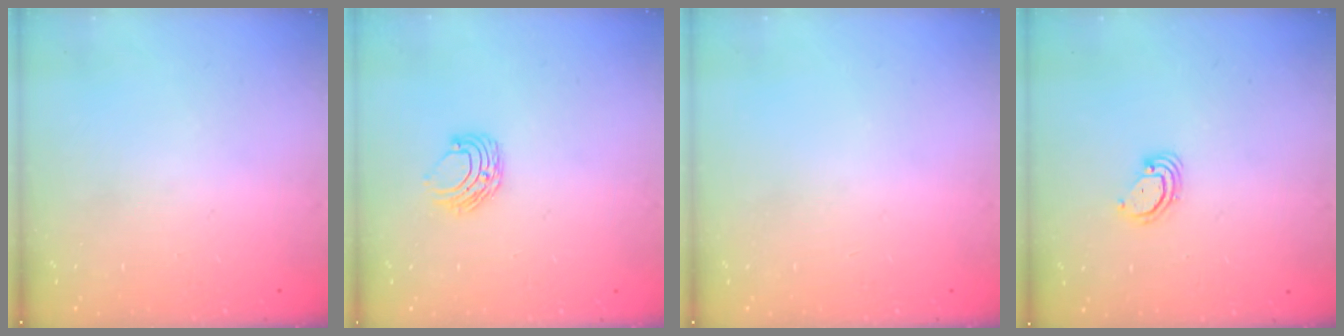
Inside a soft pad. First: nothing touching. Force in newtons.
{"total": 6.3, "press": 6.2, "slide": 0.6}
{"total": 0.0}
{"total": 2.9, "press": 2.9, "slide": 0.2}